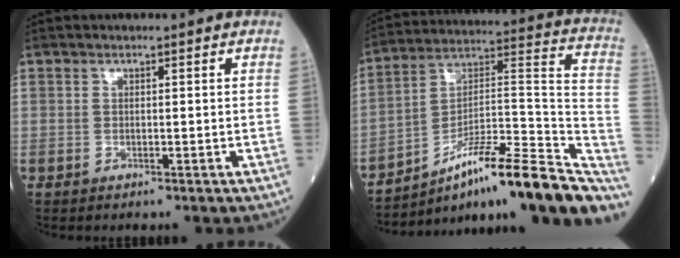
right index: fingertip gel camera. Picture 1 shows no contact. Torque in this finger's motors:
{"motor_torque": [-0.54, -0.88, 0.12, 0.03]}